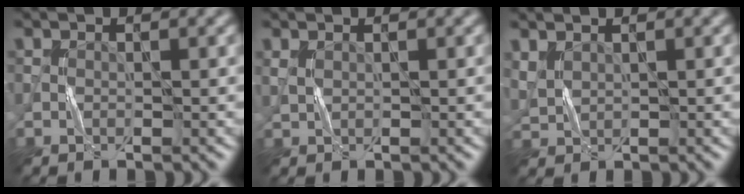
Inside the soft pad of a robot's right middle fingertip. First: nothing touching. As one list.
[{"total": 0.6, "force": [0.4, 0.2, 0.3], "torque": [-0.012, -0.002, 0.012]}, {"total": 1.7, "force": [1.2, 0.8, 0.9], "torque": [-0.026, 0.003, 0.033]}]